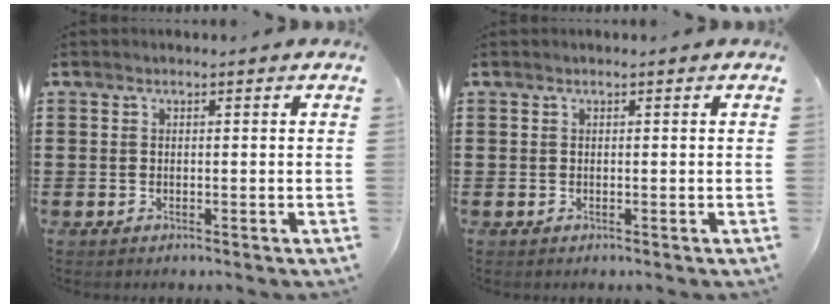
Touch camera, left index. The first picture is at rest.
{"total": 0.0}